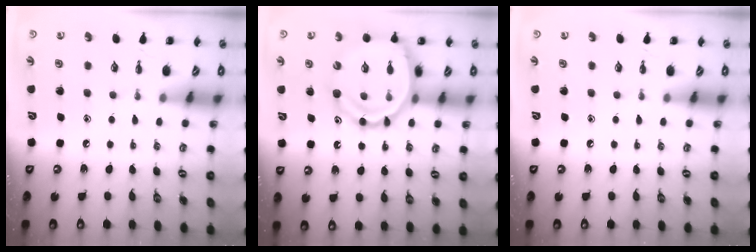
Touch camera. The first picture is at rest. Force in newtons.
{"total": 17.0, "press": 16.6, "slide": 3.6}
{"total": 0.0}